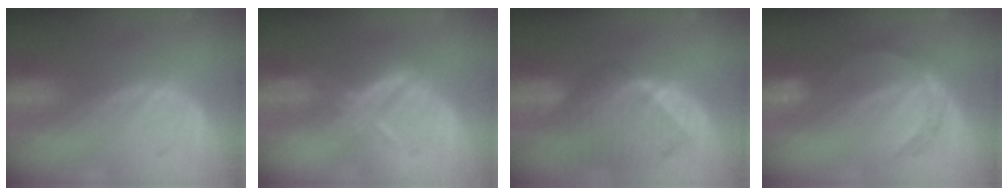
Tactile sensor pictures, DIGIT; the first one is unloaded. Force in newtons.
{"total": 5.5, "press": 4.9, "slide": 2.5}
{"total": 9.7, "press": 8.5, "slide": 4.6}
{"total": 6.1, "press": 5.3, "slide": 3.1}